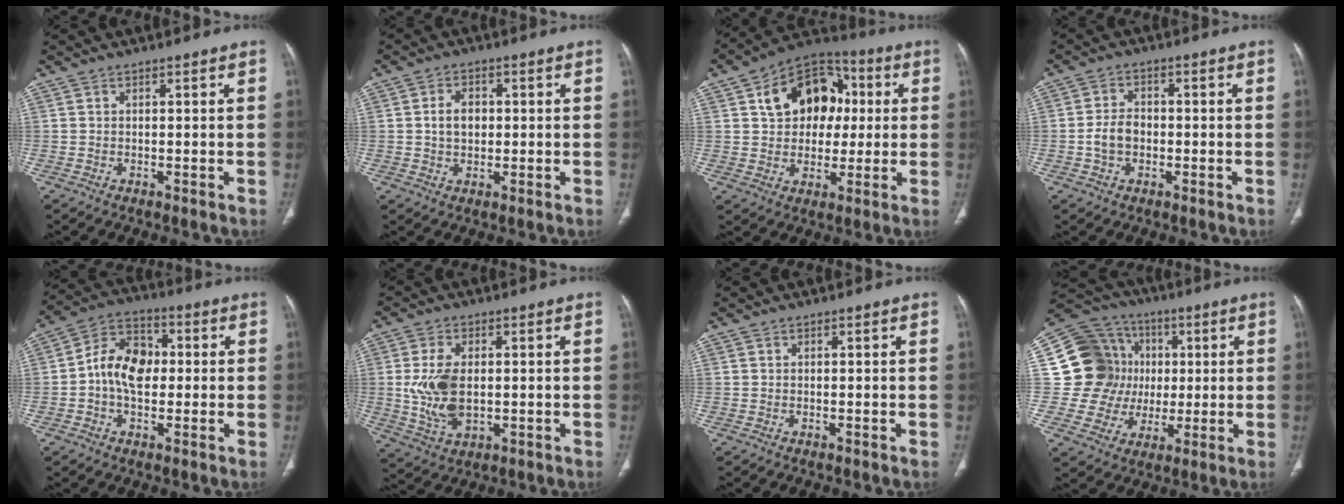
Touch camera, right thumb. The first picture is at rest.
{"total": 4.5, "force": [0.3, 3.3, 3.0], "torque": [-0.041, 0.007, 0.003]}
{"total": 16.0, "force": [3.4, 11.8, 10.3], "torque": [-0.114, 0.019, 0.049]}
{"total": 4.7, "force": [-1.0, 3.4, 3.1], "torque": [-0.056, 0.016, -0.019]}
{"total": 10.5, "force": [-0.2, 7.3, 7.5], "torque": [-0.117, 0.027, -0.015]}
{"total": 9.0, "force": [0.1, 5.4, 7.2], "torque": [-0.147, -0.005, 0.011]}
{"total": 0.0}
{"total": 16.6, "force": [1.7, 15.7, 5.0], "torque": [-0.050, 0.031, 0.040]}